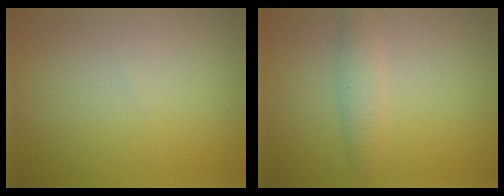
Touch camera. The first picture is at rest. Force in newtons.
{"total": 2.0, "press": 2.0, "slide": 0.1}